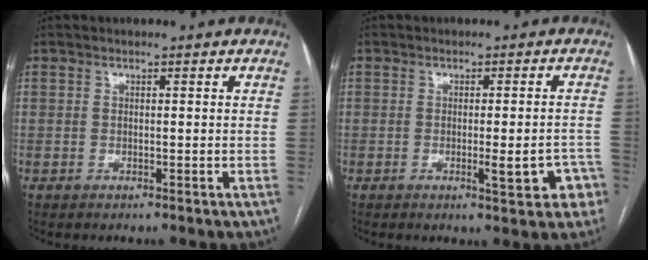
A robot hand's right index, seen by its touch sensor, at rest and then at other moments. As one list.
[{"total": 5.6, "force": [-2.2, 1.3, 4.9], "torque": [-0.055, 0.005, -0.023]}]